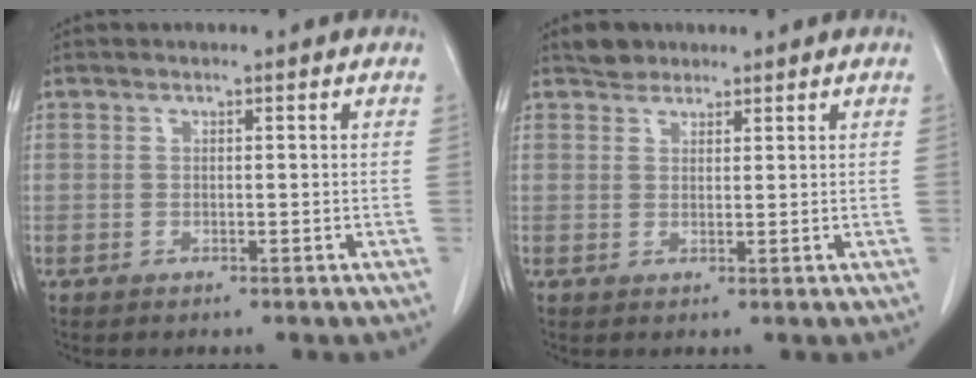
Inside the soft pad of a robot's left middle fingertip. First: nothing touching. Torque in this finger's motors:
{"motor_torque": [0.21, -0.20, 0.00, 0.00]}